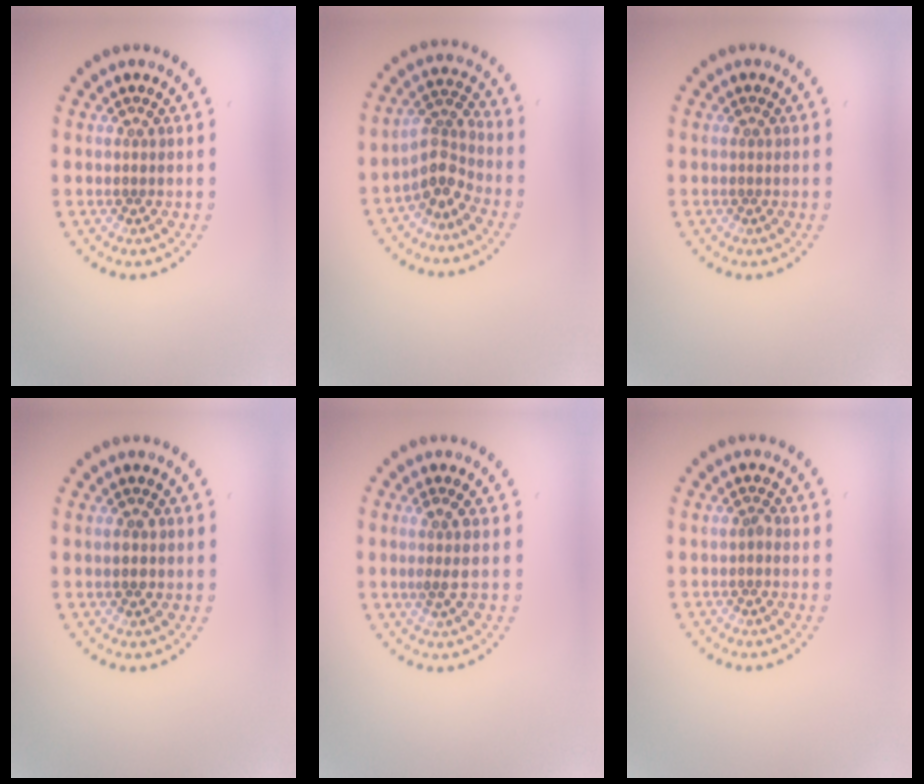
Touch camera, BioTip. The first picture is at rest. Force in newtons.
{"total": 3.0, "press": 2.3, "slide": 1.9}
{"total": 0.0}
{"total": 1.3, "press": 1.3, "slide": 0.1}
{"total": 1.8, "press": 1.4, "slide": 1.1}
{"total": 0.6, "press": 0.5, "slide": 0.3}